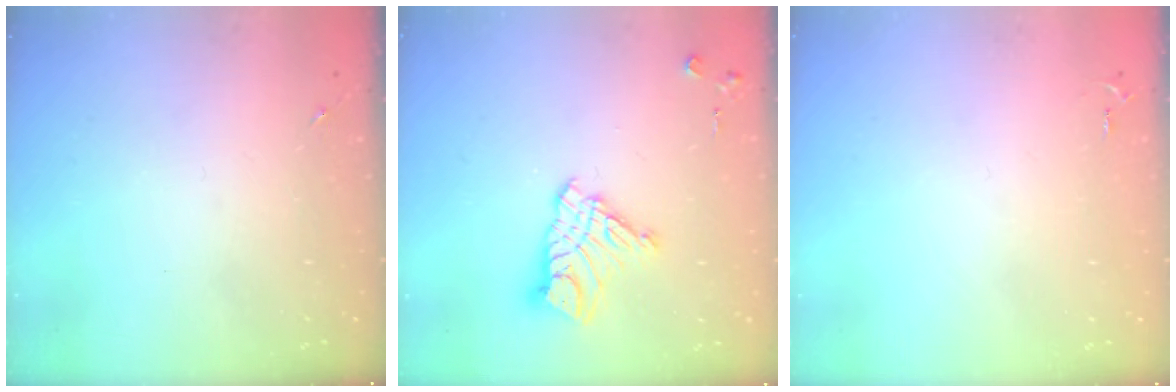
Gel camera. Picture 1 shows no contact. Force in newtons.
{"total": 11.6, "press": 11.6, "slide": 1.0}
{"total": 2.6, "press": 2.6, "slide": 0.4}